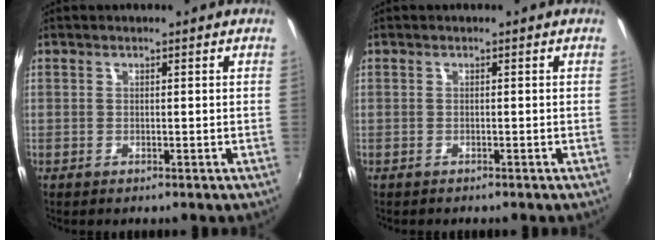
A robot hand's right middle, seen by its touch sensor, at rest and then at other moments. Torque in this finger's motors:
{"motor_torque": [-0.42, -0.06, 0.03, 0.01]}